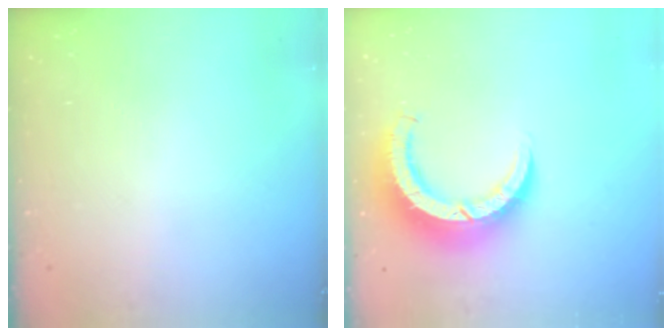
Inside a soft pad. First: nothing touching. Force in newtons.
{"total": 10.9, "press": 10.8, "slide": 1.2}